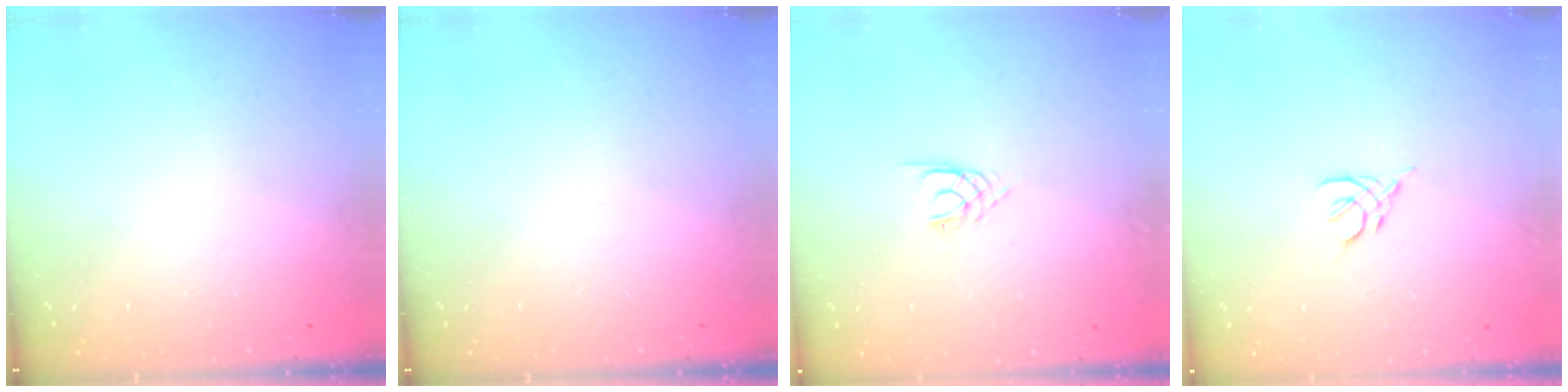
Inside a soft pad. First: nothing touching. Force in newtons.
{"total": 0.0}
{"total": 2.1, "press": 2.1, "slide": 0.3}
{"total": 2.4, "press": 2.3, "slide": 0.6}